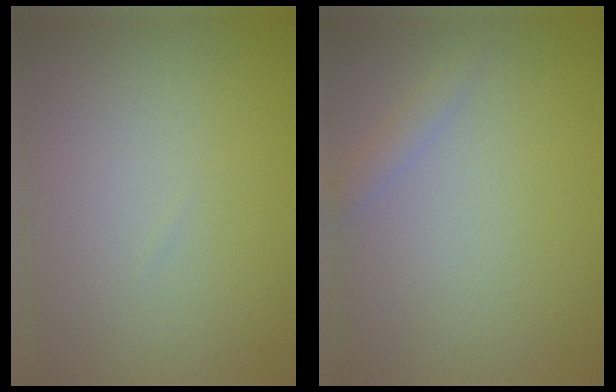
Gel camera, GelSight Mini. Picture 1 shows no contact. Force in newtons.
{"total": 1.2, "press": 1.2, "slide": 0.1}